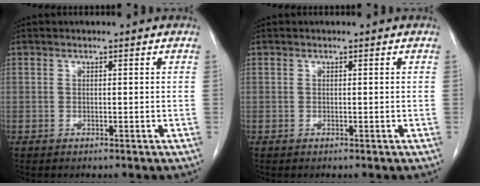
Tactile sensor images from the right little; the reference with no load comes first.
{"total": 0.0}